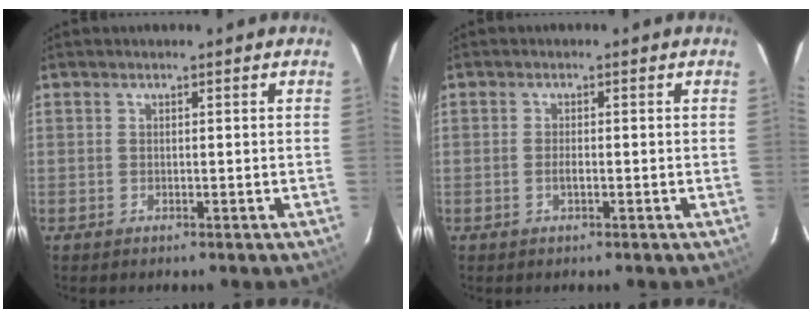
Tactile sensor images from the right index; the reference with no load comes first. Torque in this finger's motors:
{"motor_torque": [0.23, -0.12, 0.22, 0.04]}